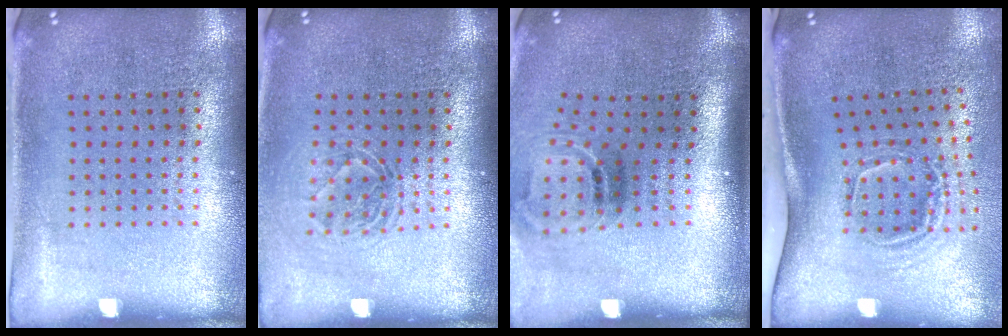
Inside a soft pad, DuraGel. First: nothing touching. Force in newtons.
{"total": 1.5, "press": 1.2, "slide": 0.9}
{"total": 1.8, "press": 1.1, "slide": 1.5}
{"total": 2.1, "press": 1.3, "slide": 1.6}